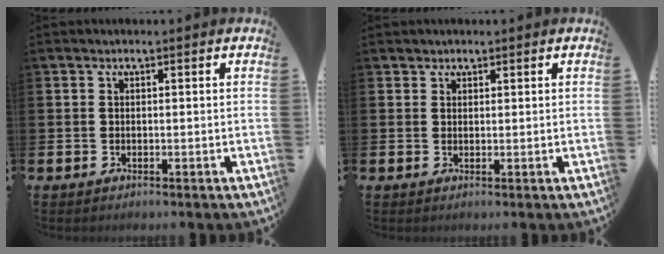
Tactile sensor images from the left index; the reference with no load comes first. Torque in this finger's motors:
{"motor_torque": [0.27, 0.13, -0.04, -0.01]}